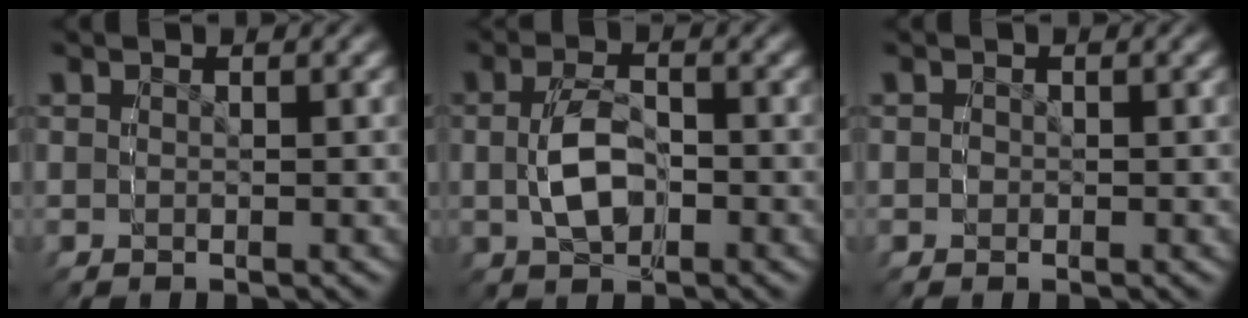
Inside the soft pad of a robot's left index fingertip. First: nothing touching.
{"total": 1.5, "force": [-0.7, 1.2, 0.4], "torque": [-0.028, 0.000, -0.013]}
{"total": 0.8, "force": [-0.2, 0.7, -0.3], "torque": [-0.001, -0.010, 0.002]}